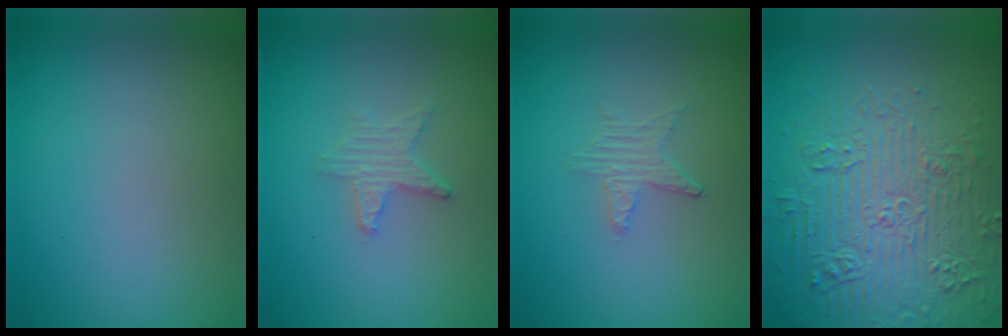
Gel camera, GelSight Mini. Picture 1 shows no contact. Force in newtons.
{"total": 2.1, "press": 2.0, "slide": 0.4}
{"total": 0.5, "press": 0.5, "slide": 0.1}
{"total": 7.8, "press": 7.6, "slide": 1.9}